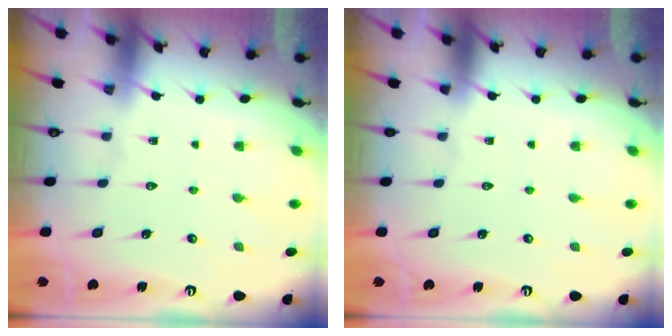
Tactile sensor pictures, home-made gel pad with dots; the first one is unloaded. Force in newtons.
{"total": 0.0}